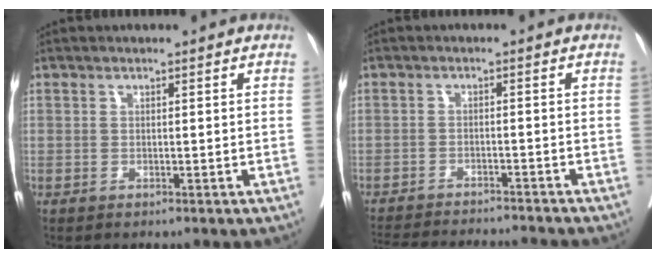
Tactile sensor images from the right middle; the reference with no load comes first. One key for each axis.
{"total": 14.2, "fx": -13.4, "fy": 0.9, "fz": 4.5, "tx": -0.077, "ty": -0.013, "tz": -0.186}